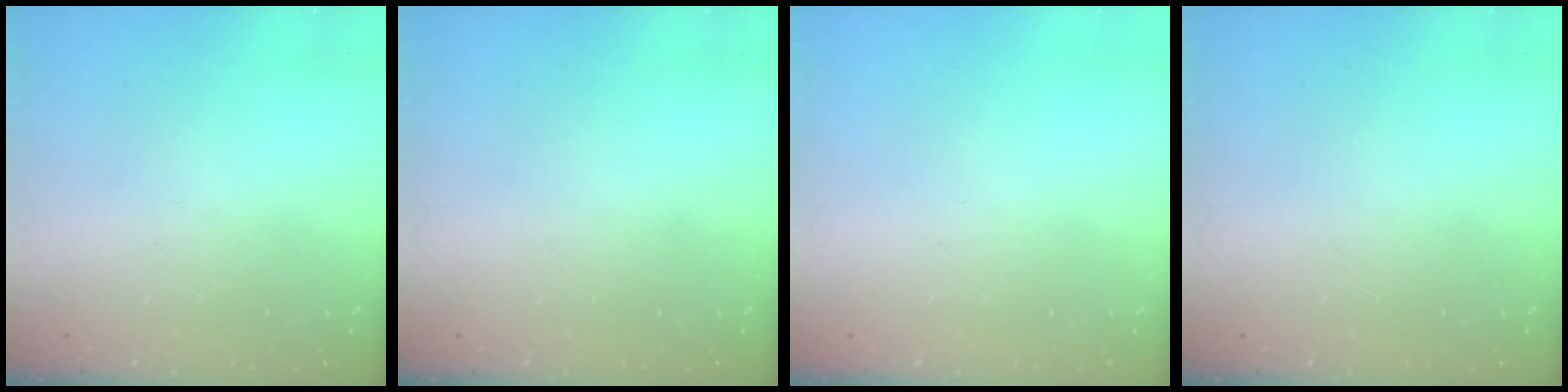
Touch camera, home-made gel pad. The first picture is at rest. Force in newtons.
{"total": 0.0}
{"total": 0.0}
{"total": 0.0}